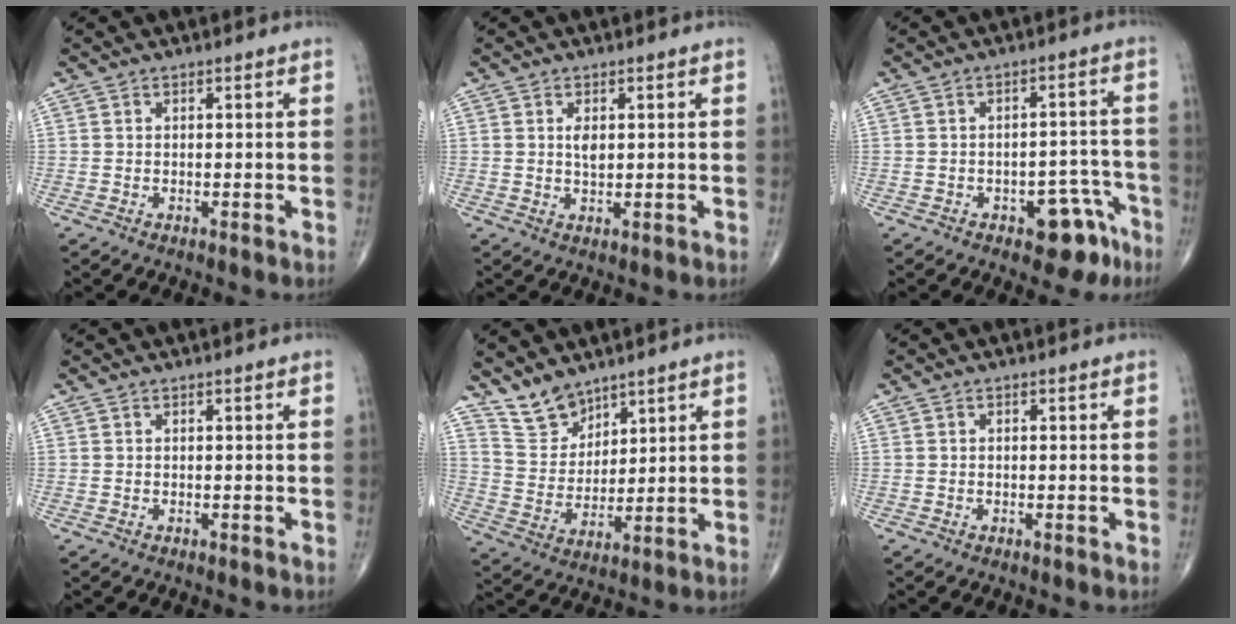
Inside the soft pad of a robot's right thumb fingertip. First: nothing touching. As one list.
[{"total": 2.4, "force": [0.6, 1.2, 2.0], "torque": [-0.029, -0.009, 0.010]}, {"total": 8.3, "force": [-4.6, 4.3, 5.3], "torque": [-0.033, 0.041, -0.055]}, {"total": 0.0}, {"total": 7.7, "force": [6.4, 3.7, 1.8], "torque": [-0.016, -0.049, 0.140]}, {"total": 0.0}]